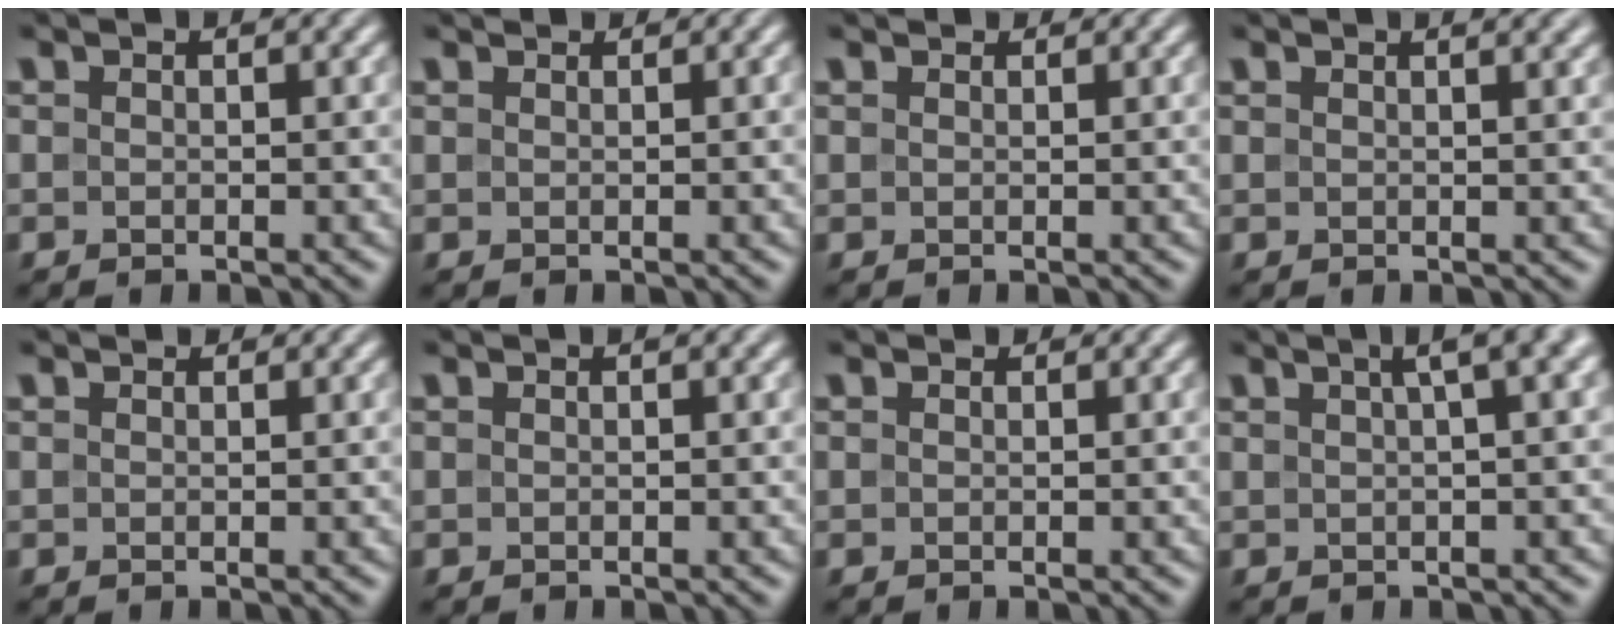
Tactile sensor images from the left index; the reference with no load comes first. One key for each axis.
{"total": 1.4, "fx": 1.3, "fy": 0.4, "fz": 0.4, "tx": -0.011, "ty": -0.003, "tz": 0.015}
{"total": 1.4, "fx": 1.3, "fy": 0.5, "fz": 0.4, "tx": -0.012, "ty": -0.002, "tz": 0.011}
{"total": 2.5, "fx": 1.9, "fy": 0.9, "fz": 1.3, "tx": -0.003, "ty": 0.015, "tz": 0.008}
{"total": 1.0, "fx": 0.9, "fy": 0.4, "fz": 0.3, "tx": -0.010, "ty": -0.003, "tz": 0.006}
{"total": 0.0}
{"total": 0.9, "fx": 0.7, "fy": 0.4, "fz": 0.2, "tx": -0.005, "ty": -0.003, "tz": 0.002}
{"total": 5.1, "fx": 2.2, "fy": 1.5, "fz": 4.3, "tx": -0.037, "ty": 0.025, "tz": 0.025}